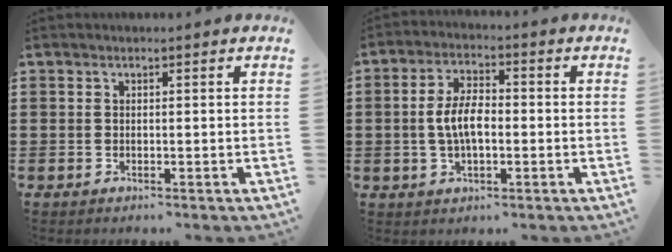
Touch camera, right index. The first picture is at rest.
{"total": 6.4, "force": [-0.6, 3.0, 5.6], "torque": [-0.122, 0.001, -0.018]}